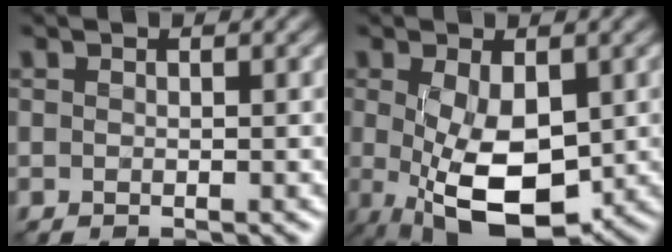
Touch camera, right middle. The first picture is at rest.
{"total": 8.0, "force": [-1.1, 3.9, 6.8], "torque": [-0.147, -0.018, -0.010]}